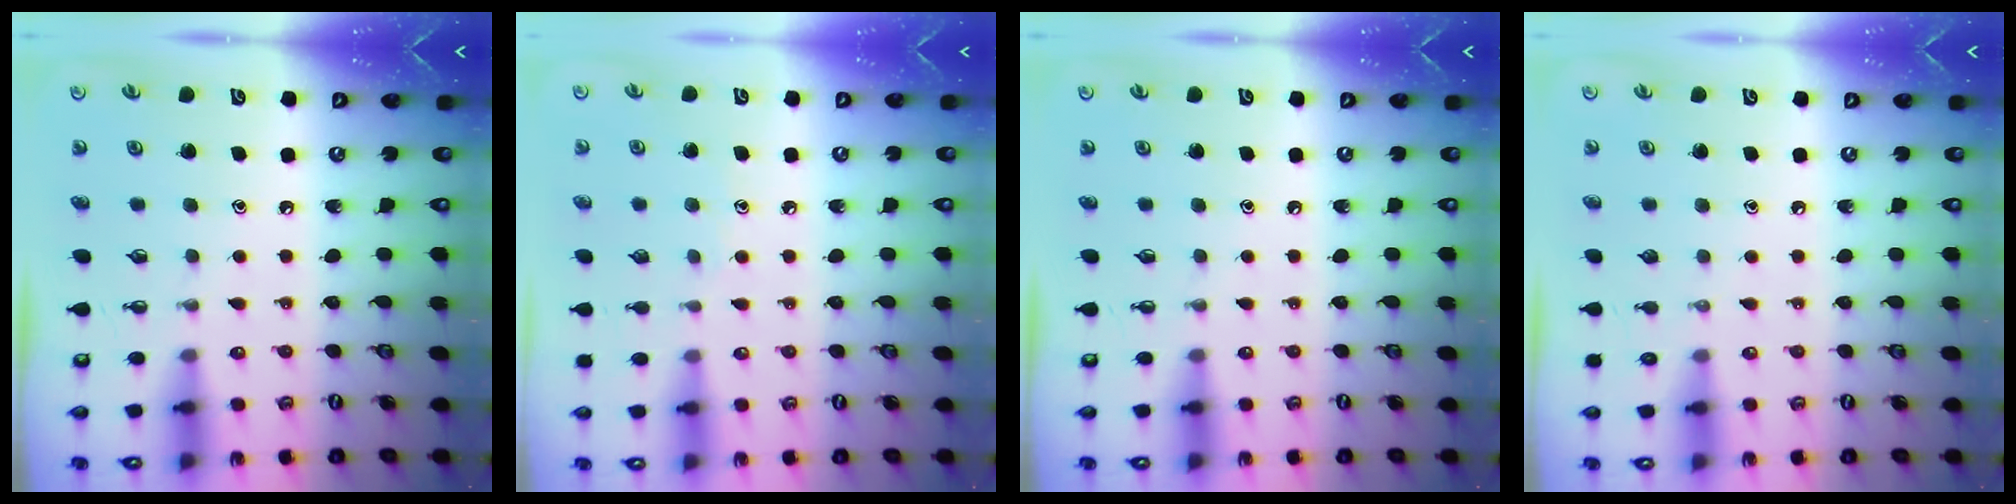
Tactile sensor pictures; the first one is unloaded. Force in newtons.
{"total": 3.6, "press": 3.6, "slide": 0.3}
{"total": 0.0}
{"total": 0.0}